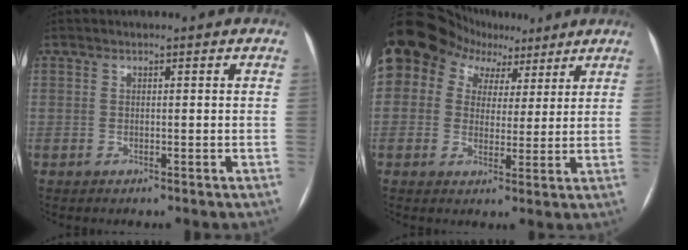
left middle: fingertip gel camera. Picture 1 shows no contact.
{"total": 17.4, "force": [8.9, 13.2, 7.1], "torque": [-0.159, 0.087, 0.157]}